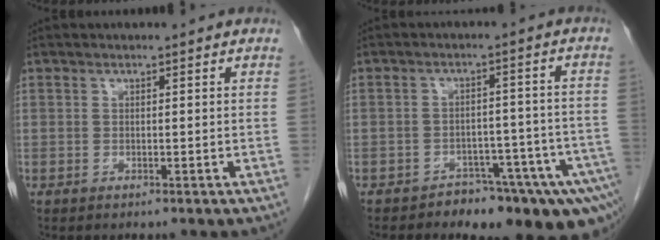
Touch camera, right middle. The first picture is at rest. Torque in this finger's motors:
{"motor_torque": [1.08, -1.06, 0.11, 0.04]}